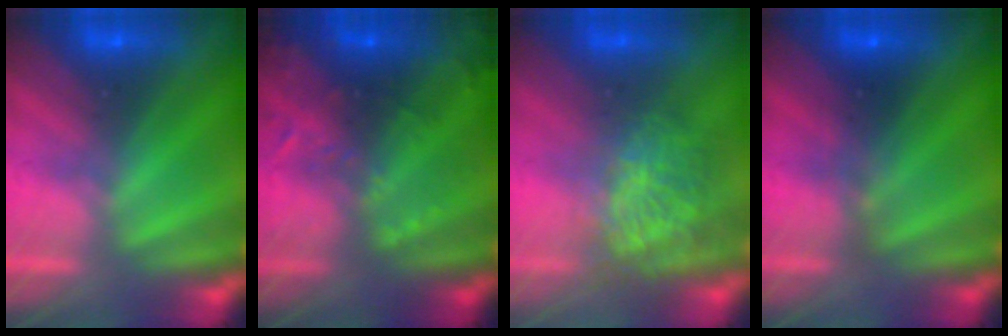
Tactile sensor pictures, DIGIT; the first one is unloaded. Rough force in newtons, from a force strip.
{"total": 9.3}
{"total": 3.6}
{"total": 2.3}